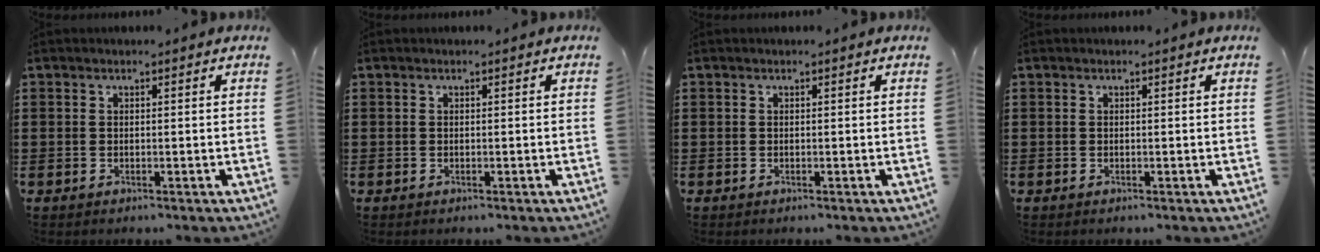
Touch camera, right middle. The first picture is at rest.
{"total": 0.0}
{"total": 0.0}
{"total": 0.0}